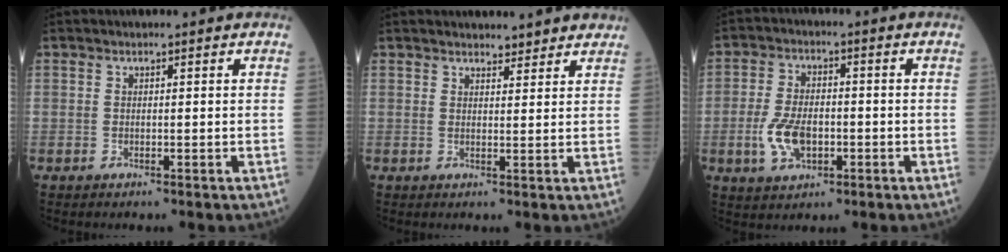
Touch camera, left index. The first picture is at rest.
{"total": 6.0, "force": [5.6, 1.8, 1.0], "torque": [-0.002, 0.015, 0.065]}
{"total": 7.3, "force": [-2.0, 3.9, 5.8], "torque": [-0.132, 0.004, -0.031]}